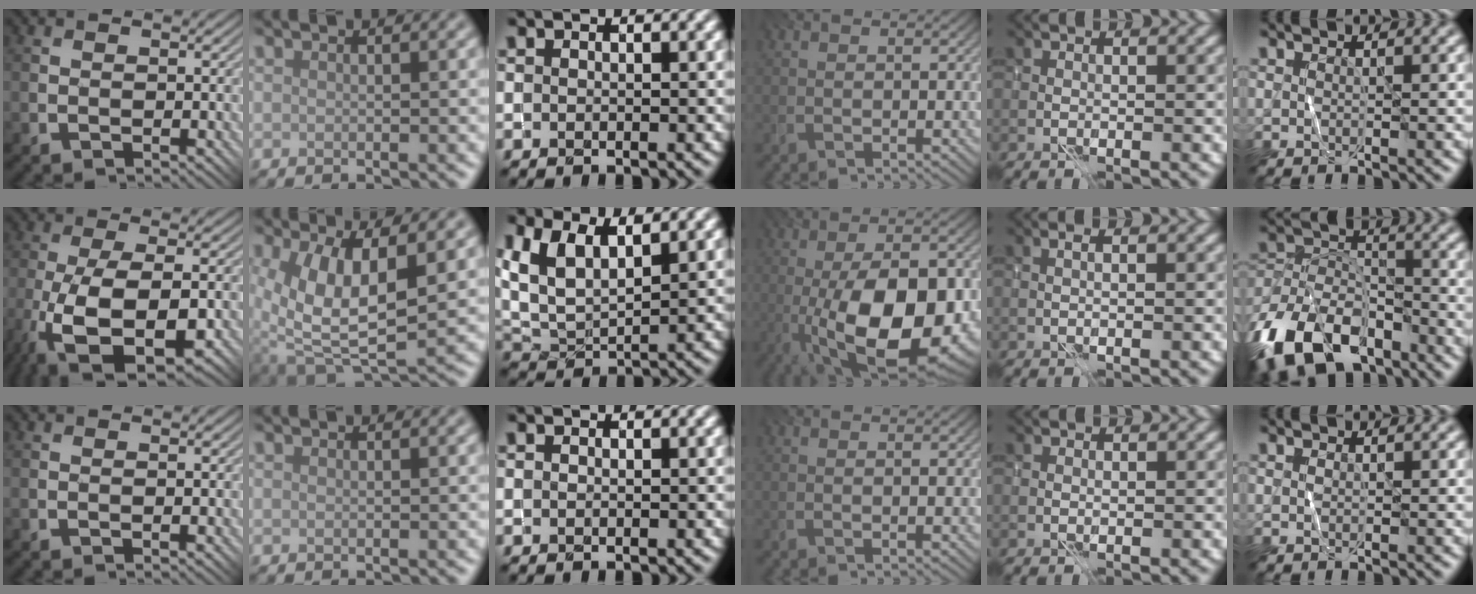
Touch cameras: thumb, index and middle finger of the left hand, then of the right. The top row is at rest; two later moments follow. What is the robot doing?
{"motion": "fold", "object": "shorts"}